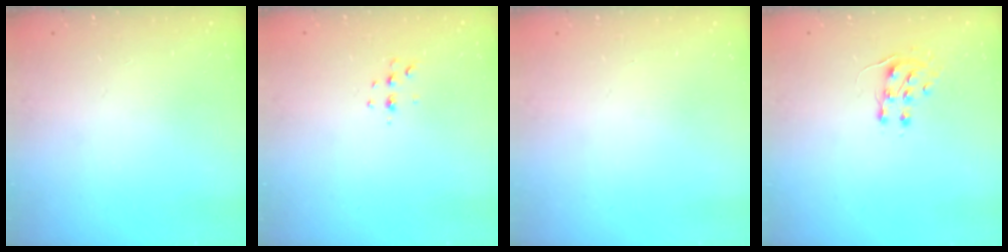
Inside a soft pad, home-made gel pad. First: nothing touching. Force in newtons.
{"total": 4.4, "press": 4.0, "slide": 1.8}
{"total": 0.0}
{"total": 7.4, "press": 7.4, "slide": 0.7}